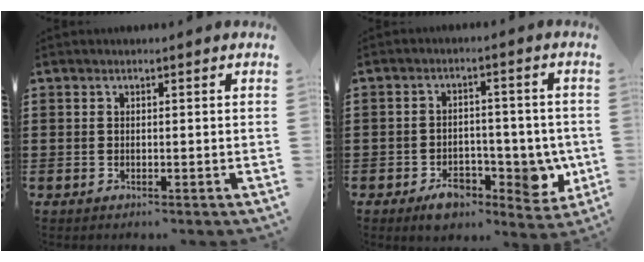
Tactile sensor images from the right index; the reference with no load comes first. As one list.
[{"total": 8.2, "force": [-2.4, 5.9, 5.2], "torque": [-0.060, 0.007, -0.034]}]